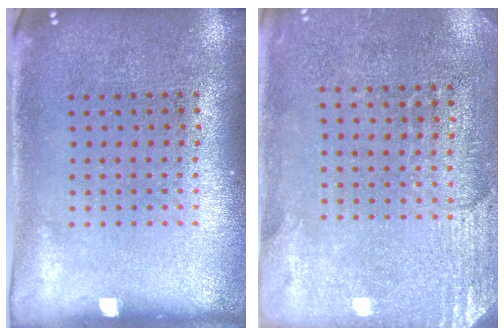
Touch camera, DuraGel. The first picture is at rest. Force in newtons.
{"total": 2.7, "press": 2.4, "slide": 1.3}